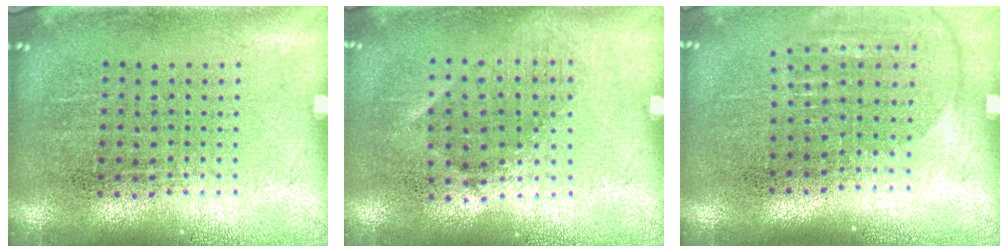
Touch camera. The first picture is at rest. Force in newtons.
{"total": 0.9, "press": 0.7, "slide": 0.5}
{"total": 1.5, "press": 1.3, "slide": 0.6}